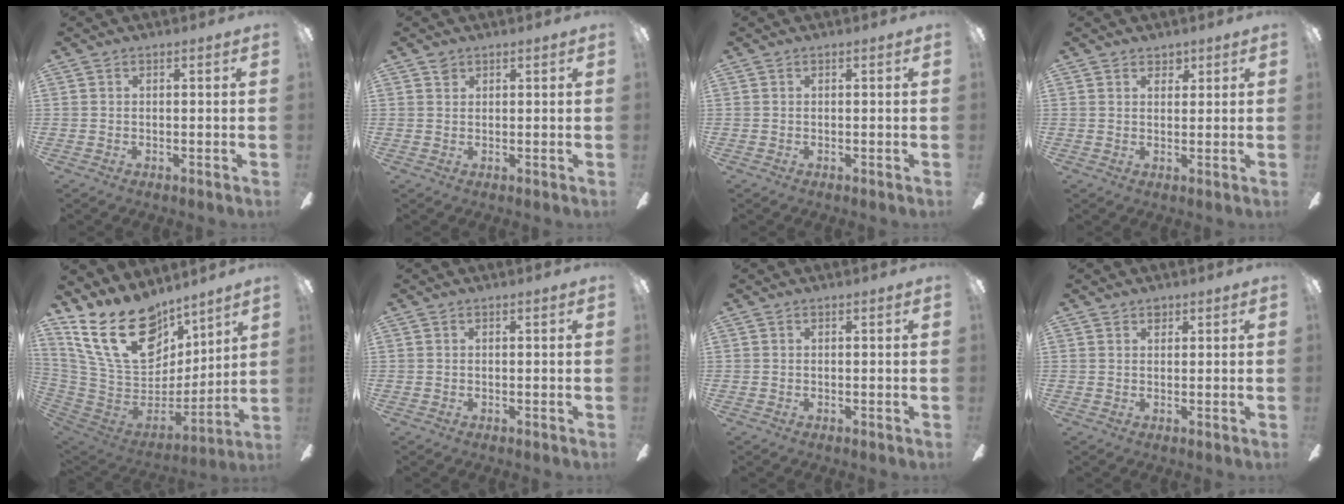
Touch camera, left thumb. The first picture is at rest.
{"total": 1.3, "force": [1.0, 0.8, 0.2], "torque": [-0.006, 0.000, 0.019]}
{"total": 0.0}
{"total": 2.5, "force": [1.8, 1.7, 0.6], "torque": [0.001, -0.005, 0.030]}
{"total": 25.5, "force": [15.8, 14.3, 14.0], "torque": [-0.258, -0.095, 0.292]}
{"total": 0.0}
{"total": 0.0}
{"total": 1.6, "force": [1.2, 1.0, 0.4], "torque": [-0.002, -0.002, 0.021]}